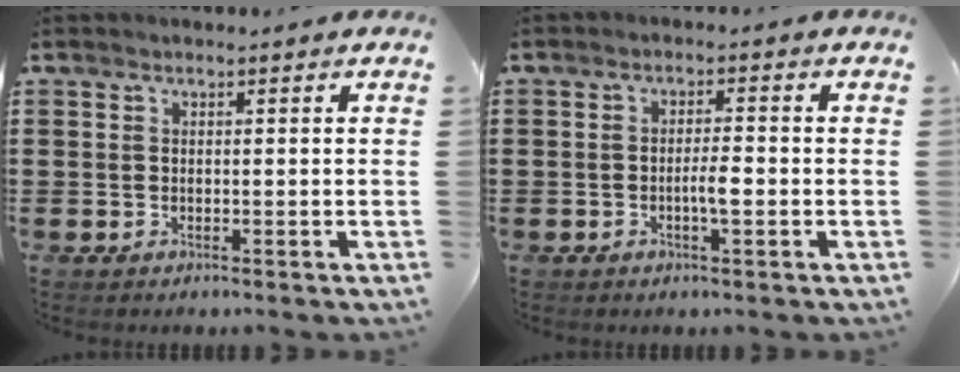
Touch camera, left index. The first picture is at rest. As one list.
[{"total": 3.2, "force": [-0.8, 0.7, 3.0], "torque": [-0.053, 0.004, -0.016]}]